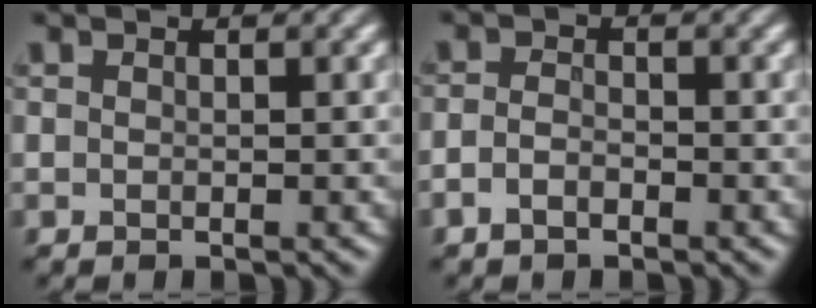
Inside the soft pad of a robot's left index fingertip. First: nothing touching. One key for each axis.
{"total": 1.1, "fx": -1.1, "fy": 0.2, "fz": 0.3, "tx": -0.016, "ty": 0.003, "tz": -0.016}